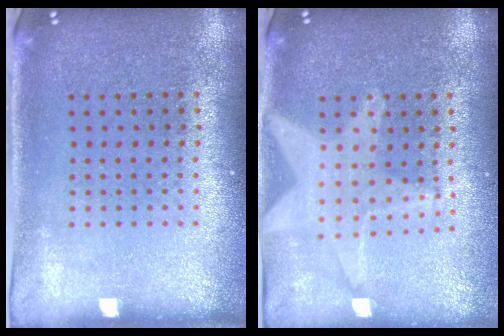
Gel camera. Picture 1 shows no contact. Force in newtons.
{"total": 1.9, "press": 1.7, "slide": 0.9}